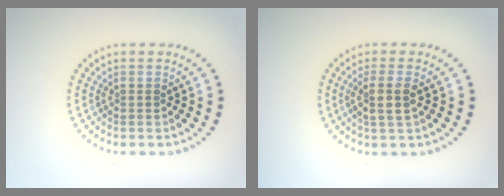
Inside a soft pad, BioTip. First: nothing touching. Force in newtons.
{"total": 2.3, "press": 2.0, "slide": 1.1}